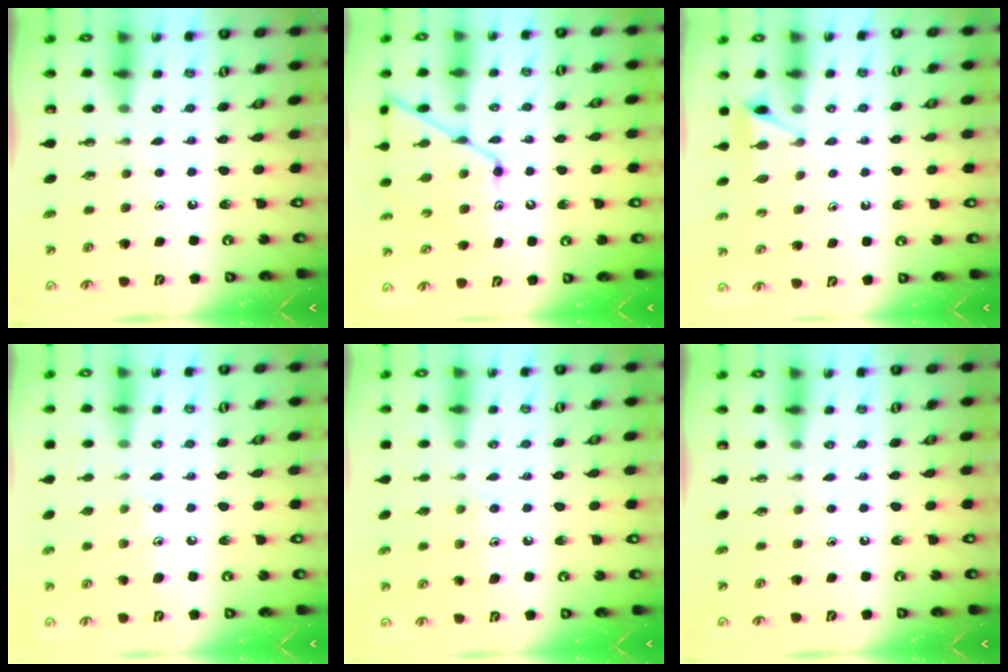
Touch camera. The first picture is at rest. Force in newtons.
{"total": 13.4, "press": 13.4, "slide": 0.9}
{"total": 3.7, "press": 3.7, "slide": 0.3}
{"total": 5.7, "press": 5.7, "slide": 0.5}
{"total": 6.1, "press": 6.1, "slide": 0.0}
{"total": 0.0}